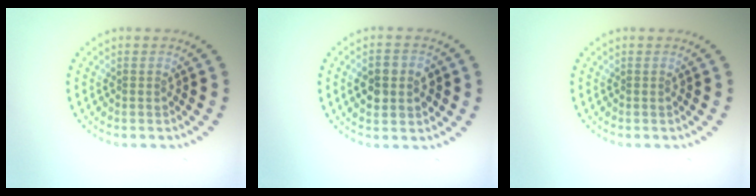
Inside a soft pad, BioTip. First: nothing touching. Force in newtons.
{"total": 3.7, "press": 3.7, "slide": 0.2}
{"total": 0.0}